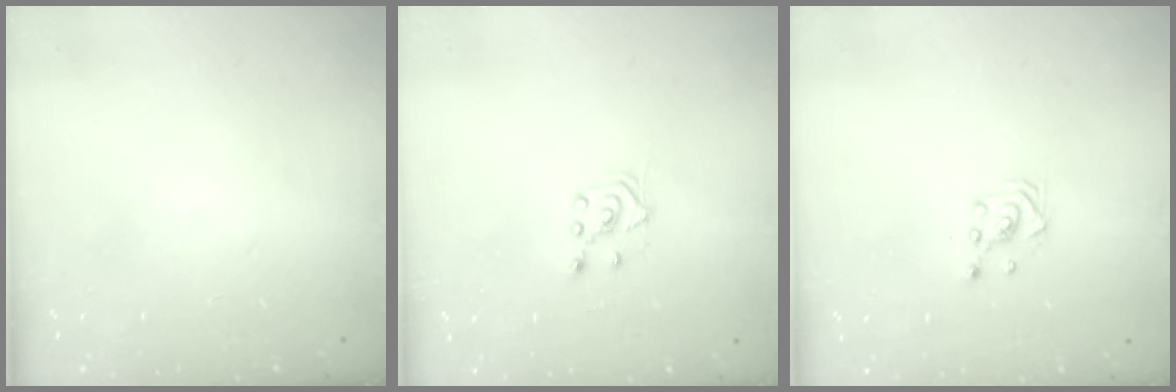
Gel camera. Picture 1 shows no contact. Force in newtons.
{"total": 3.0, "press": 2.9, "slide": 0.7}
{"total": 2.9, "press": 2.8, "slide": 0.3}